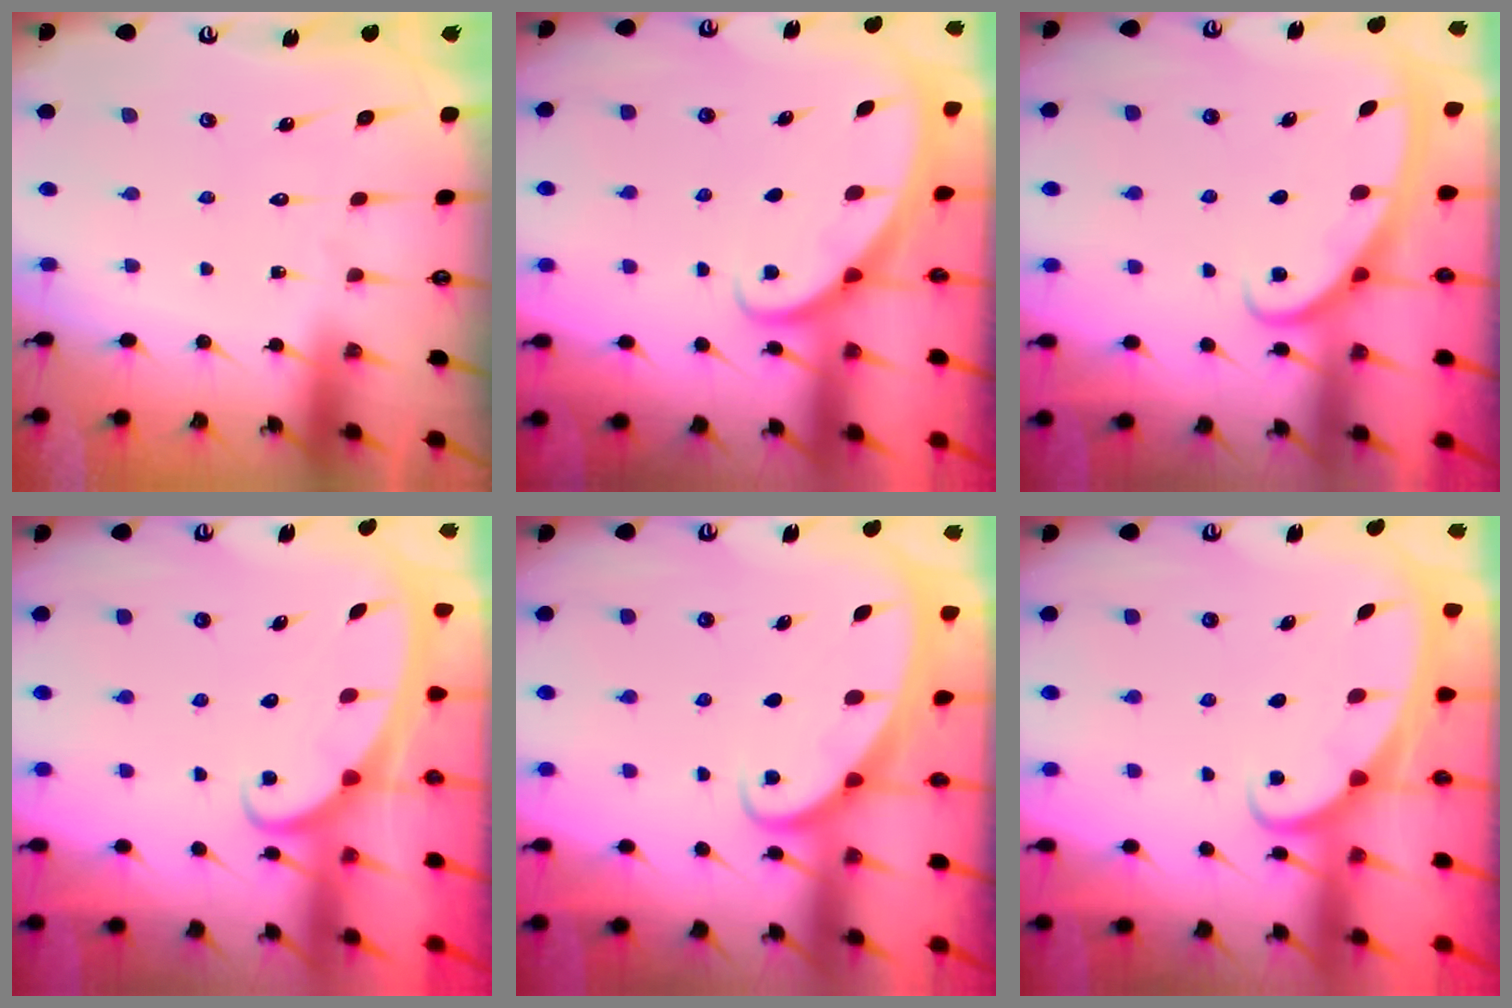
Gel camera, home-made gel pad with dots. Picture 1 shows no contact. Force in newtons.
{"total": 1.4, "press": 1.4, "slide": 0.0}
{"total": 2.8, "press": 2.8, "slide": 0.4}
{"total": 2.4, "press": 2.4, "slide": 0.3}
{"total": 2.1, "press": 2.1, "slide": 0.2}
{"total": 2.4, "press": 2.3, "slide": 0.3}